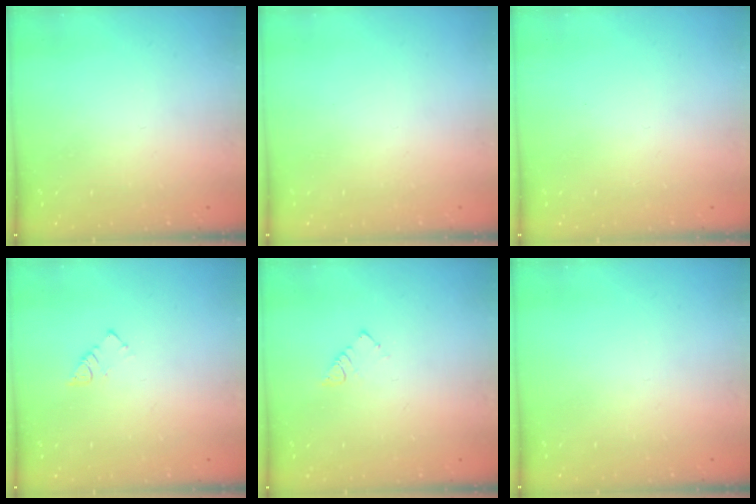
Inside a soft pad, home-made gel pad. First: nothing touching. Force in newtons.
{"total": 1.7, "press": 1.7, "slide": 0.2}
{"total": 1.6, "press": 1.6, "slide": 0.1}
{"total": 2.9, "press": 2.9, "slide": 0.2}
{"total": 3.5, "press": 3.4, "slide": 0.2}
{"total": 0.0}